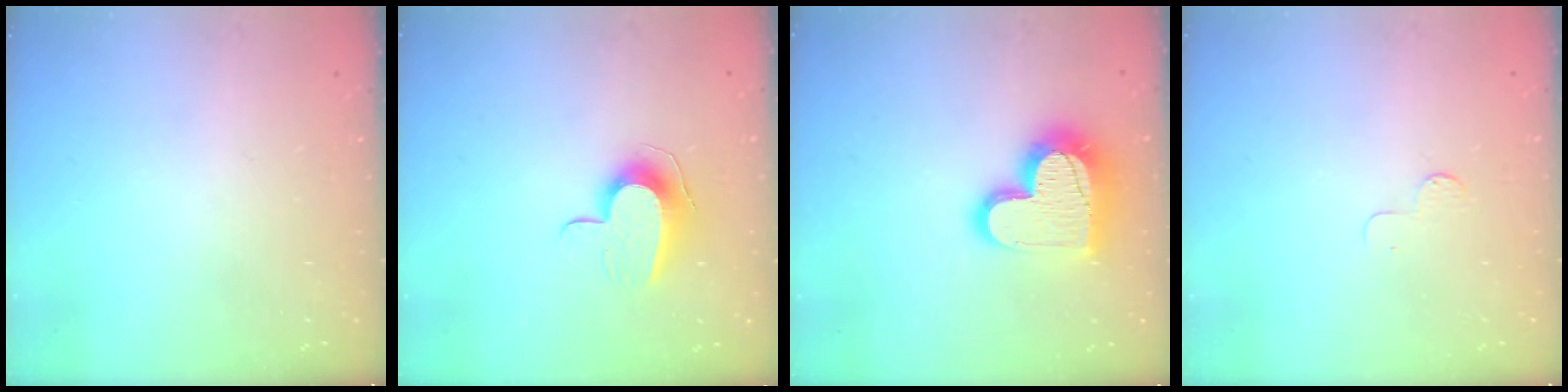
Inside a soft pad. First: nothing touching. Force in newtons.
{"total": 9.6, "press": 9.6, "slide": 0.5}
{"total": 17.9, "press": 17.8, "slide": 1.3}
{"total": 4.2, "press": 4.2, "slide": 0.4}